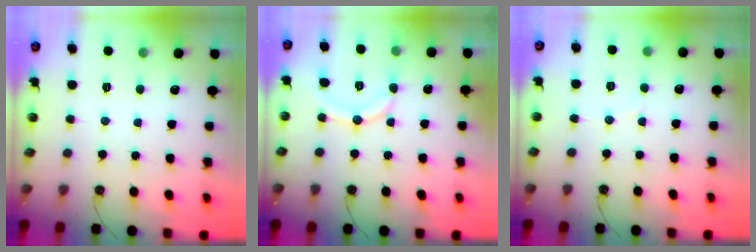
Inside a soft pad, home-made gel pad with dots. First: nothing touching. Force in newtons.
{"total": 9.1, "press": 9.1, "slide": 0.0}
{"total": 3.0, "press": 3.0, "slide": 0.3}